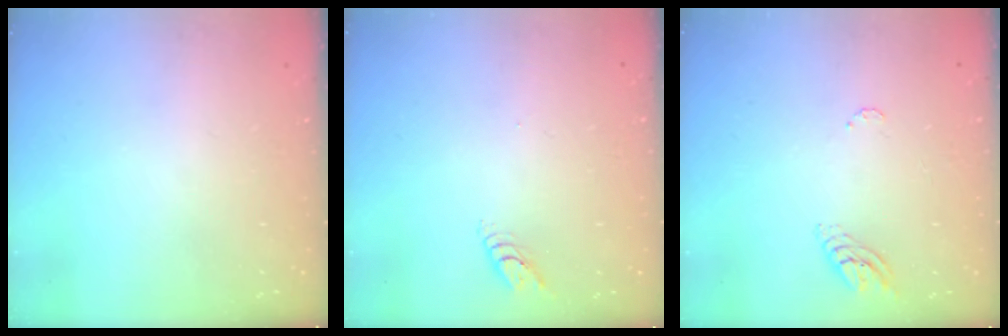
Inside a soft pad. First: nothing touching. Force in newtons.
{"total": 3.6, "press": 3.5, "slide": 0.3}
{"total": 5.1, "press": 5.1, "slide": 0.4}